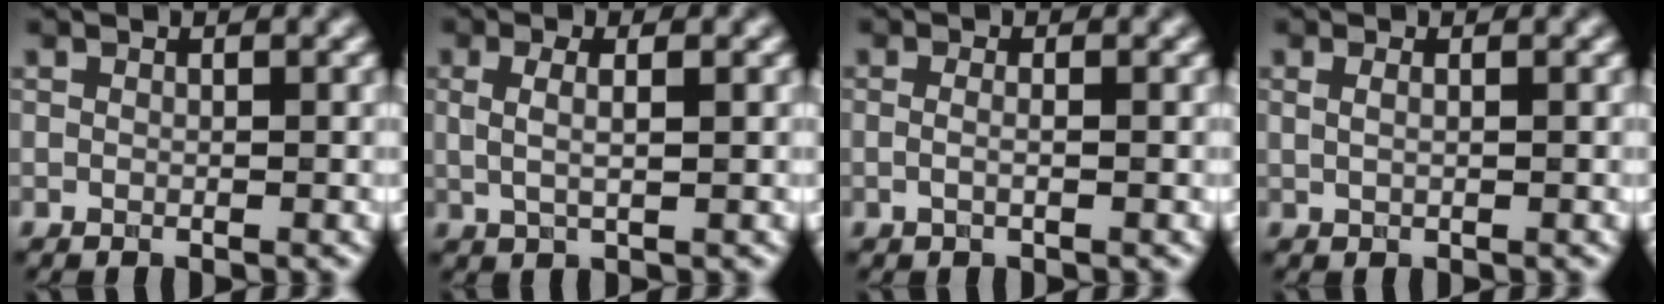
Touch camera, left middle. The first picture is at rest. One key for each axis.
{"total": 2.2, "fx": 0.4, "fy": 0.7, "fz": 2.1, "tx": -0.036, "ty": -0.002, "tz": 0.006}
{"total": 1.2, "fx": 0.1, "fy": 0.4, "fz": 1.1, "tx": -0.018, "ty": -0.015, "tz": -0.008}
{"total": 1.5, "fx": 0.7, "fy": 0.7, "fz": 1.0, "tx": -0.010, "ty": -0.002, "tz": 0.004}